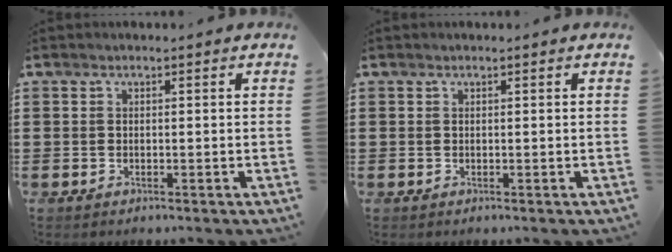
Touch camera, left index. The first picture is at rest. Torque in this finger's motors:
{"motor_torque": [0.05, 0.01, 0.01, -0.01]}